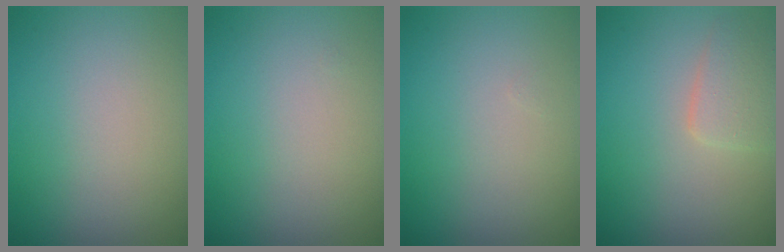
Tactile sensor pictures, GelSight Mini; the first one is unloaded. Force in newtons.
{"total": 0.0}
{"total": 0.0}
{"total": 2.4, "press": 2.4, "slide": 0.1}